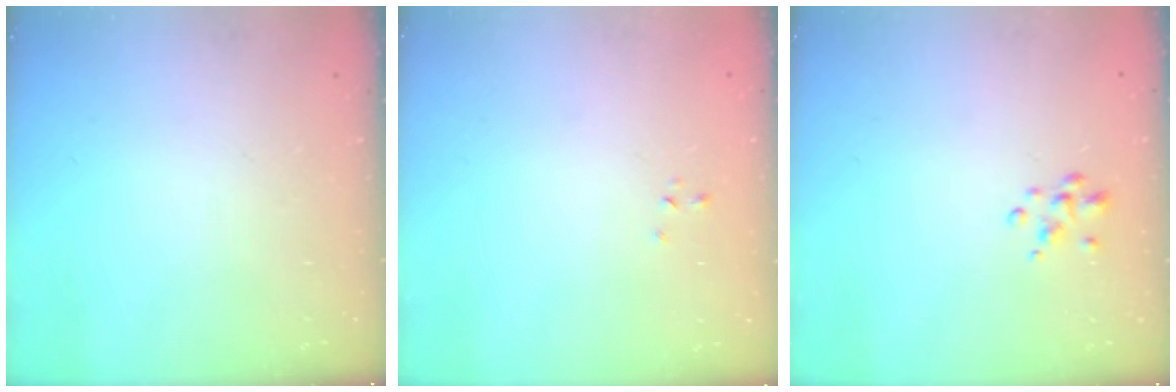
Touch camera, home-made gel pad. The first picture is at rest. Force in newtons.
{"total": 0.0}
{"total": 2.5, "press": 2.5, "slide": 0.4}